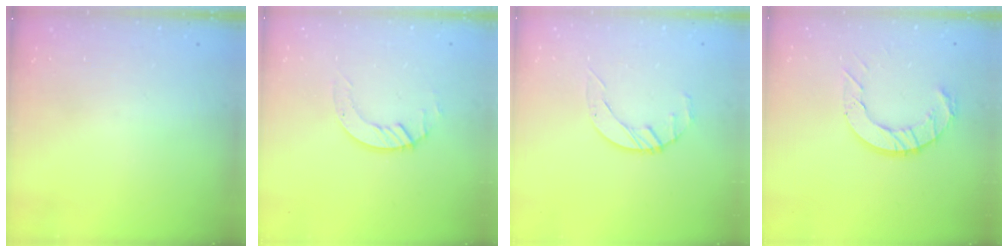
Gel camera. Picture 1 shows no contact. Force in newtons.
{"total": 4.5, "press": 4.5, "slide": 0.4}
{"total": 3.2, "press": 3.2, "slide": 0.4}
{"total": 9.8, "press": 9.7, "slide": 1.1}